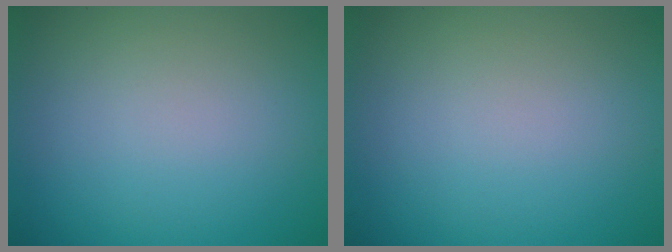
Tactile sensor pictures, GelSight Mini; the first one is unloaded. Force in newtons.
{"total": 0.0}